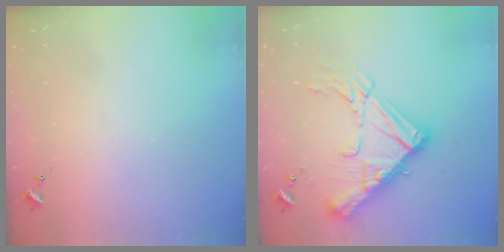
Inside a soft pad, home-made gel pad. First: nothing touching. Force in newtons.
{"total": 20.5, "press": 20.3, "slide": 2.3}